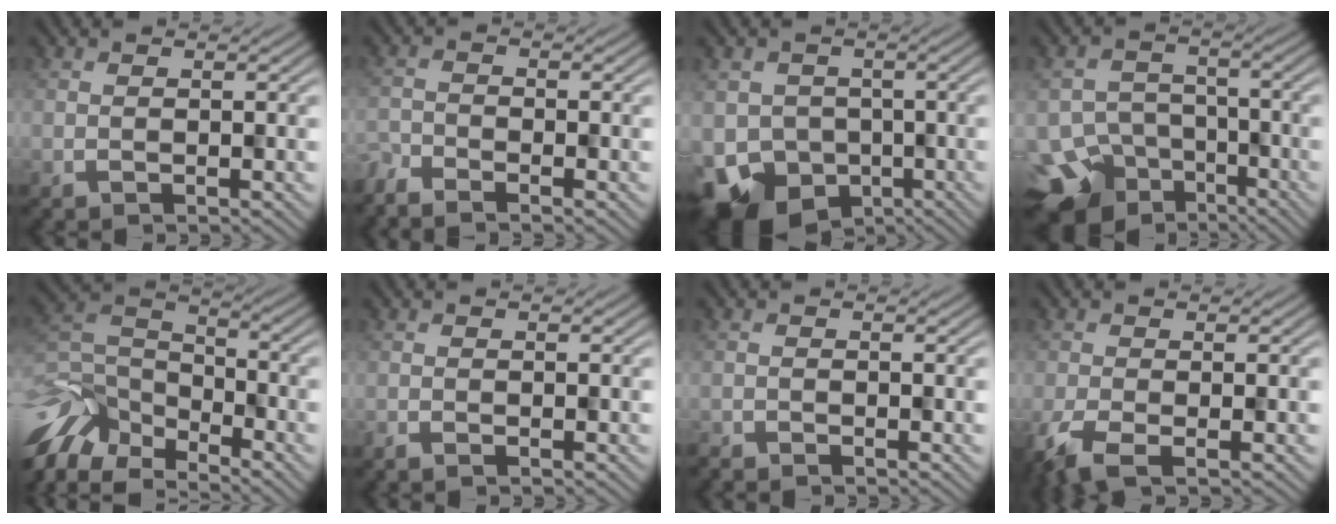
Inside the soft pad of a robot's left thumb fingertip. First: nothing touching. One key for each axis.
{"total": 2.7, "fx": -2.7, "fy": 0.2, "fz": 0.5, "tx": -0.023, "ty": -0.008, "tz": -0.059}
{"total": 10.2, "fx": -5.4, "fy": 7.7, "fz": 4.0, "tx": -0.093, "ty": -0.041, "tz": -0.086}
{"total": 12.1, "fx": -8.0, "fy": 8.2, "fz": 3.7, "tx": -0.096, "ty": -0.030, "tz": -0.105}
{"total": 10.8, "fx": -8.0, "fy": 4.8, "fz": 5.5, "tx": -0.156, "ty": -0.011, "tz": -0.152}
{"total": 1.0, "fx": -0.9, "fy": 0.2, "fz": 0.5, "tx": -0.009, "ty": -0.002, "tz": -0.013}
{"total": 1.1, "fx": -1.1, "fy": 0.2, "fz": -0.2, "tx": 0.006, "ty": -0.006, "tz": -0.020}
{"total": 4.0, "fx": -2.5, "fy": 1.3, "fz": 2.8, "tx": -0.059, "ty": -0.011, "tz": -0.048}